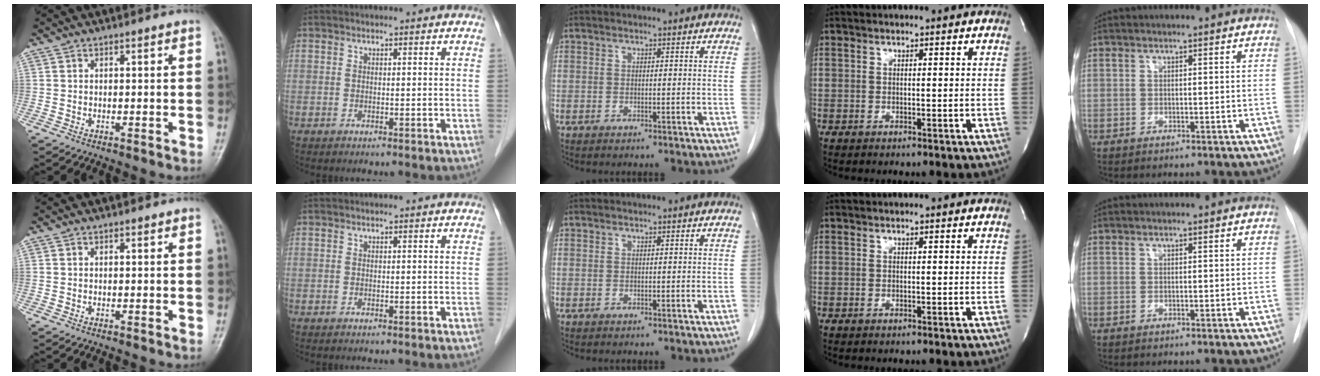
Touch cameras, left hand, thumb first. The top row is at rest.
{}